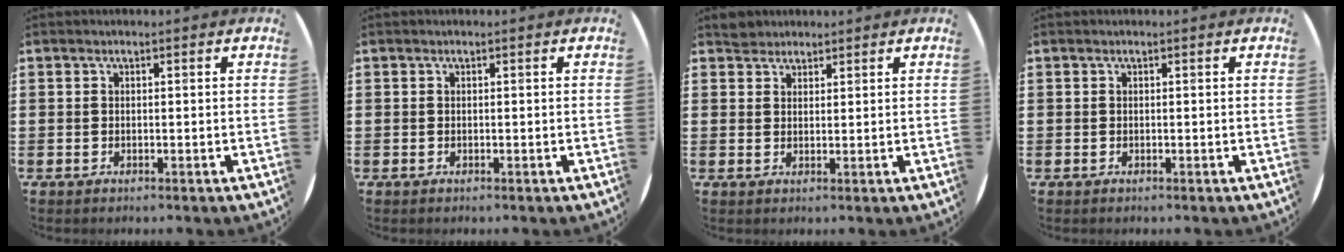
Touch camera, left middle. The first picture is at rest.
{"total": 0.0}
{"total": 2.1, "force": [1.9, 0.8, -0.2], "torque": [0.007, 0.001, 0.038]}
{"total": 0.0}